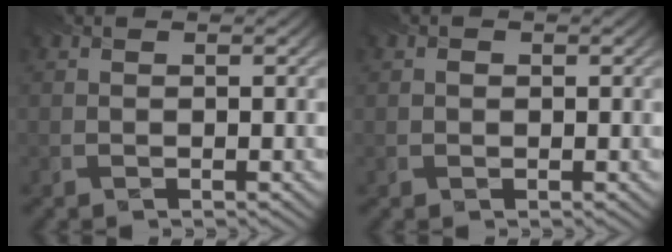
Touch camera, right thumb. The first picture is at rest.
{"total": 0.6, "force": [0.1, 0.6, 0.1], "torque": [-0.002, -0.002, 0.002]}